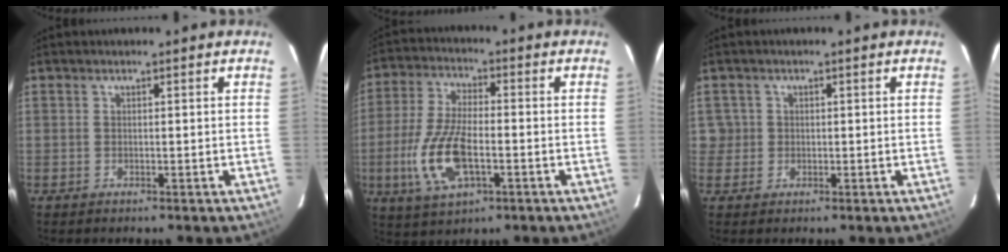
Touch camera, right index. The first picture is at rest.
{"total": 13.0, "force": [-3.6, 5.5, 11.2], "torque": [-0.245, -0.005, -0.066]}
{"total": 2.7, "force": [0.1, 2.7, -0.1], "torque": [0.014, 0.015, 0.004]}